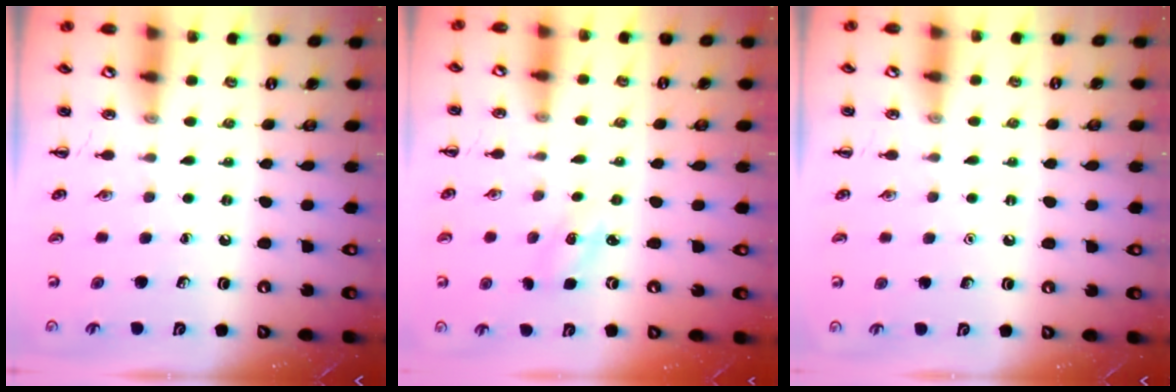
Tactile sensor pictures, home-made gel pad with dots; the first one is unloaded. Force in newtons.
{"total": 2.1, "press": 2.0, "slide": 0.6}
{"total": 1.6, "press": 1.6, "slide": 0.1}